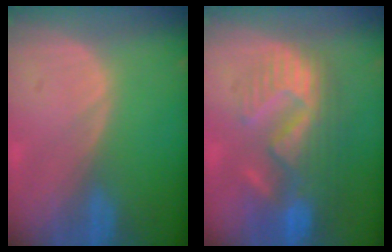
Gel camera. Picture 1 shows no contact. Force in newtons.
{"total": 11.1, "press": 9.8, "slide": 5.2}